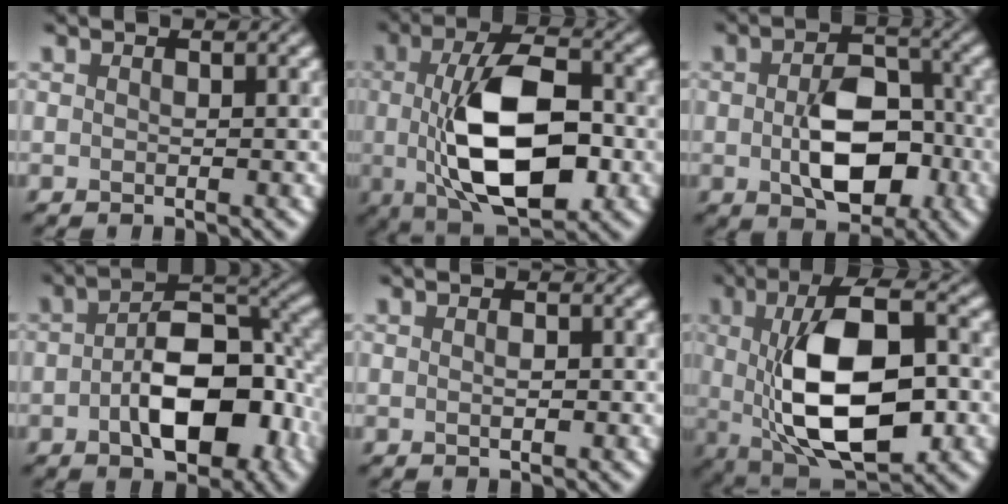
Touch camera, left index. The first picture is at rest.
{"total": 10.9, "force": [-0.8, 5.2, 9.6], "torque": [-0.167, -0.005, -0.012]}
{"total": 7.7, "force": [-1.4, 4.7, 5.9], "torque": [-0.100, -0.007, -0.017]}
{"total": 9.6, "force": [-2.5, 5.1, 7.7], "torque": [-0.111, 0.004, -0.042]}
{"total": 0.9, "force": [0.0, 0.3, 0.8], "torque": [-0.016, -0.003, 0.000]}
{"total": 12.1, "force": [-0.2, 5.2, 10.9], "torque": [-0.177, 0.000, -0.005]}